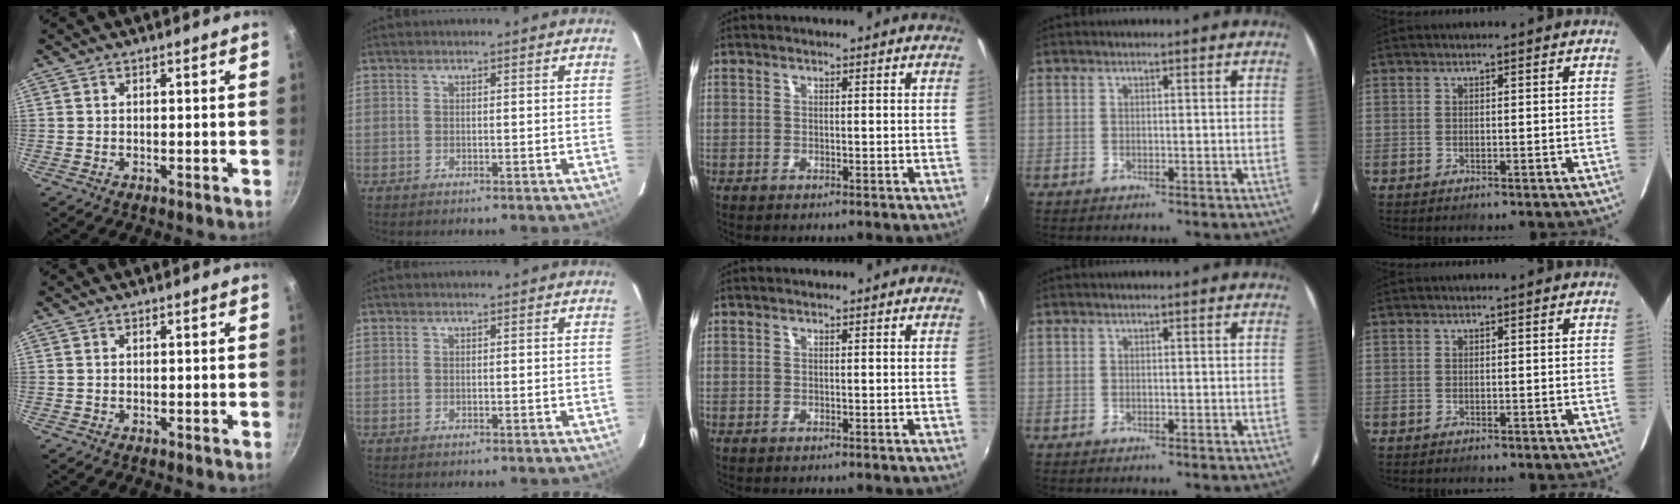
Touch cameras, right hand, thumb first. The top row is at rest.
{}